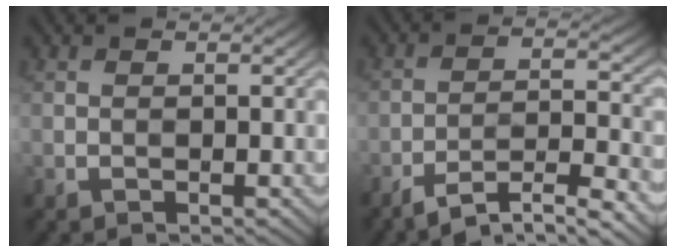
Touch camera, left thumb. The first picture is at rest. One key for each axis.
{"total": 8.3, "fx": -6.3, "fy": 1.8, "fz": 5.1, "tx": -0.088, "ty": 0.005, "tz": -0.106}